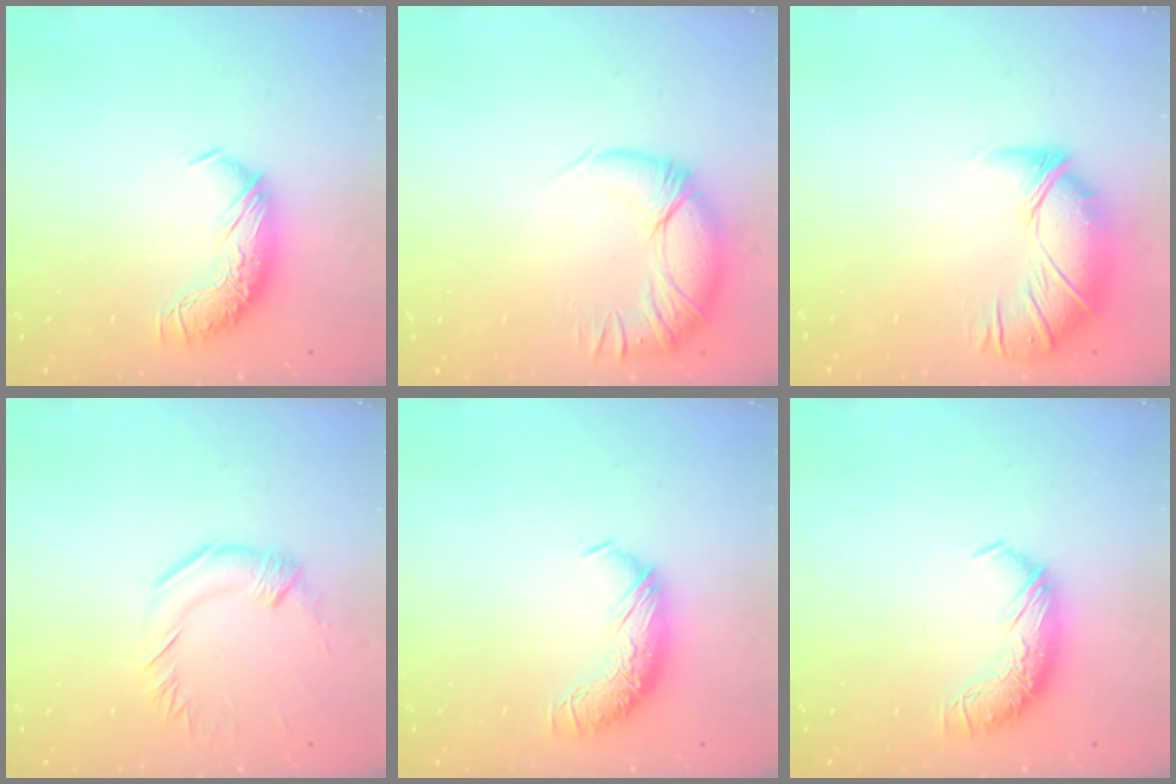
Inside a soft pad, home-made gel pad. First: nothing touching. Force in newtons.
{"total": 3.3, "press": 2.0, "slide": 2.6}
{"total": 3.5, "press": 2.5, "slide": 2.5}
{"total": 1.5, "press": 1.4, "slide": 0.5}
{"total": 0.0}
{"total": 0.0}